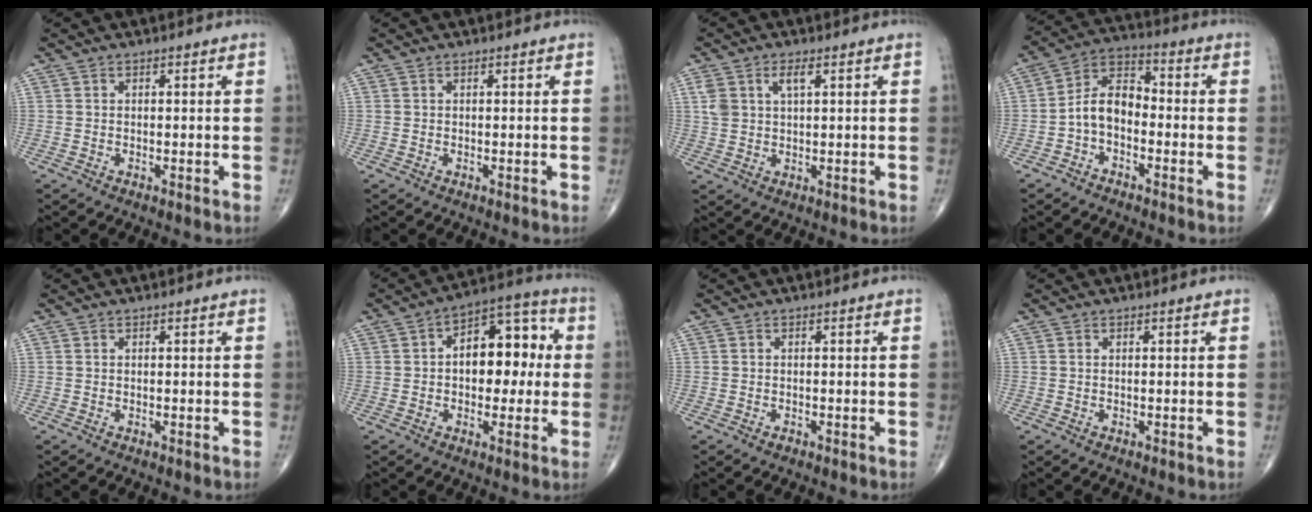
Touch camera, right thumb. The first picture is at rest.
{"total": 0.0}
{"total": 4.8, "force": [2.0, 2.3, 3.7], "torque": [-0.078, 0.004, 0.042]}
{"total": 8.0, "force": [-2.1, 5.1, 5.8], "torque": [-0.093, 0.039, -0.054]}
{"total": 0.0}
{"total": 13.2, "force": [0.9, 7.9, 10.5], "torque": [-0.109, 0.034, 0.003]}
{"total": 0.5, "force": [-0.4, 0.3, 0.2], "torque": [-0.002, 0.001, -0.008]}
{"total": 0.0}